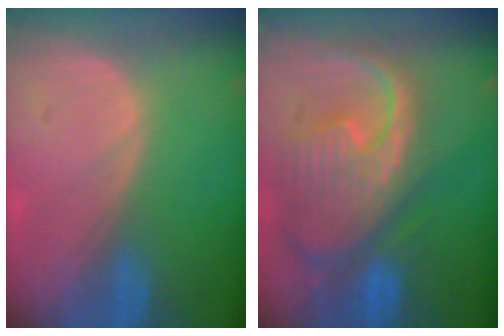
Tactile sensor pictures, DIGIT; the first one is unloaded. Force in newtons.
{"total": 12.5, "press": 10.6, "slide": 6.5}